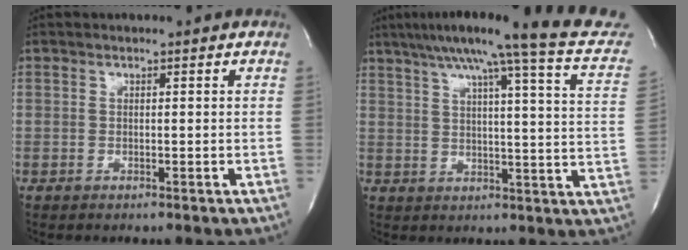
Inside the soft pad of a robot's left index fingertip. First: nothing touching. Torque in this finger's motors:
{"motor_torque": [0.72, -0.89, 0.44, 0.13]}